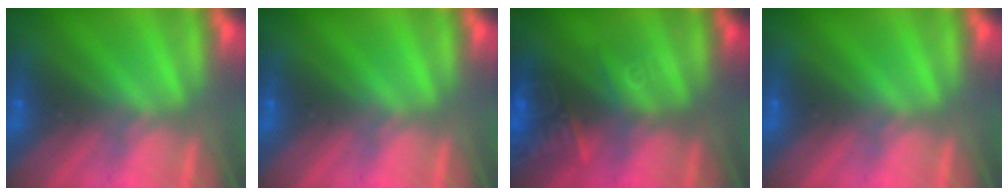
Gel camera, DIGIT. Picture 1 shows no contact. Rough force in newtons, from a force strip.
{"total": 0.0}
{"total": 2.8}
{"total": 0.0}